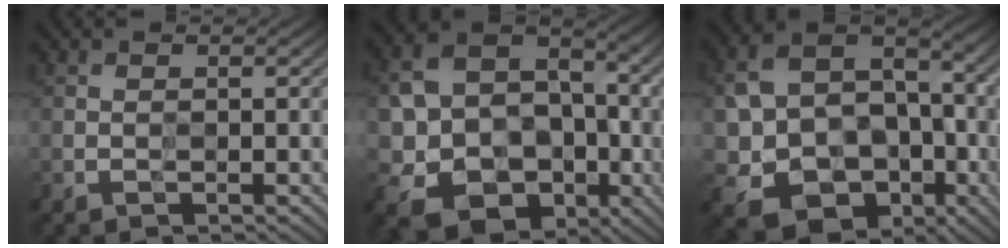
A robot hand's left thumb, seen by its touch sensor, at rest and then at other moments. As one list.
[{"total": 15.2, "force": [-4.0, 12.4, 7.8], "torque": [-0.160, -0.026, -0.084]}, {"total": 16.0, "force": [-4.5, 12.9, 8.4], "torque": [-0.167, -0.028, -0.081]}]